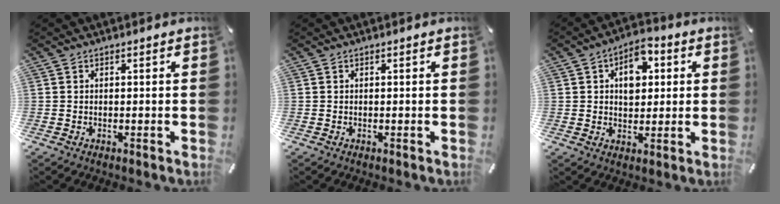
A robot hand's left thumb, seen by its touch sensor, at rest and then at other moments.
{"total": 0.0}
{"total": 8.4, "force": [2.0, 6.0, 5.5], "torque": [-0.068, 0.000, 0.029]}